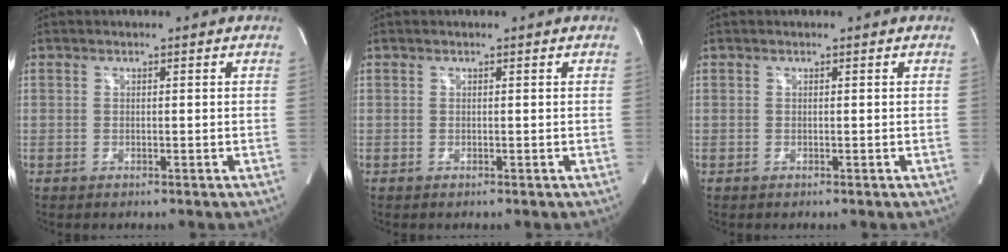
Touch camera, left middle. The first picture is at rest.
{"total": 0.0}
{"total": 0.0}